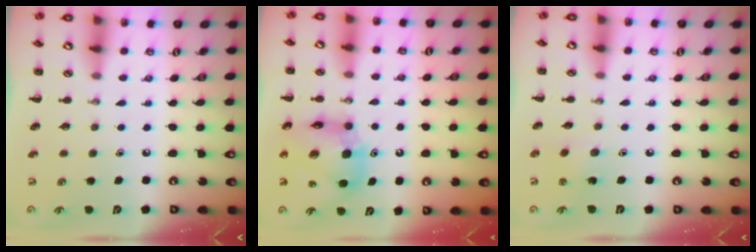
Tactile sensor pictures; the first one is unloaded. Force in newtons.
{"total": 13.1, "press": 12.4, "slide": 4.2}
{"total": 1.5, "press": 1.4, "slide": 0.6}